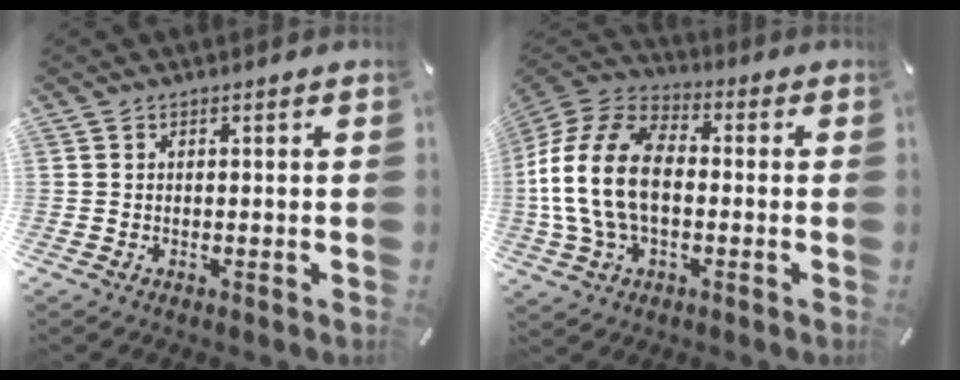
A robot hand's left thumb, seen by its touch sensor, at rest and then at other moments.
{"total": 16.9, "force": [-2.1, 11.1, 12.6], "torque": [-0.276, 0.018, -0.042]}